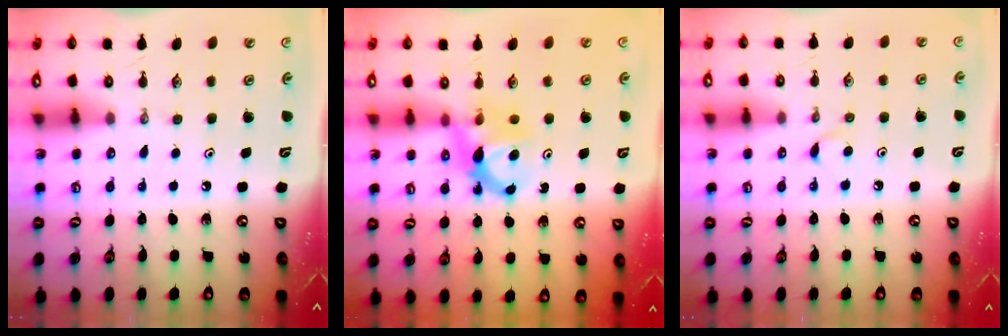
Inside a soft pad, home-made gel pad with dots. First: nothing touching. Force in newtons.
{"total": 6.4, "press": 6.4, "slide": 0.4}
{"total": 4.1, "press": 4.1, "slide": 0.5}